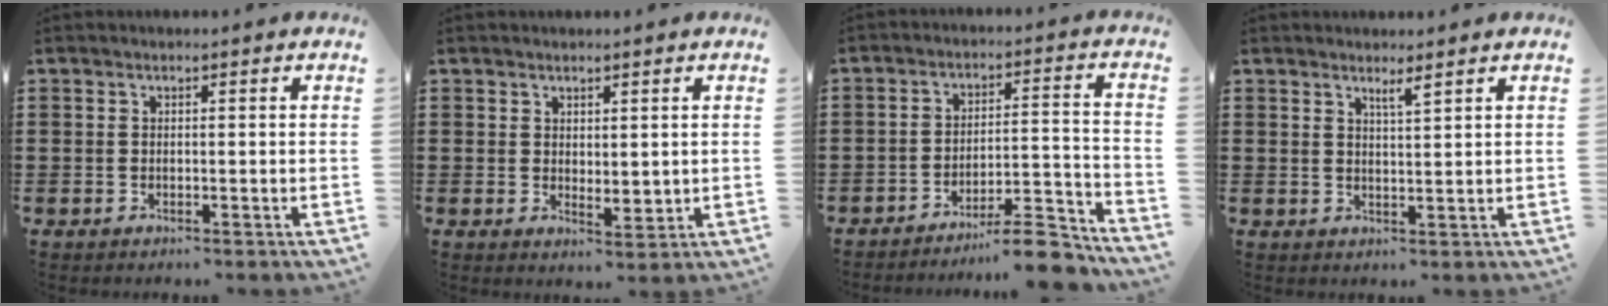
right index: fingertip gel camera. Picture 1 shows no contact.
{"total": 2.0, "force": [1.7, 0.8, 0.6], "torque": [-0.007, -0.001, 0.032]}
{"total": 8.7, "force": [-7.9, 0.6, 3.7], "torque": [-0.049, 0.015, -0.147]}
{"total": 1.9, "force": [1.6, 0.0, 1.1], "torque": [-0.023, -0.001, 0.028]}